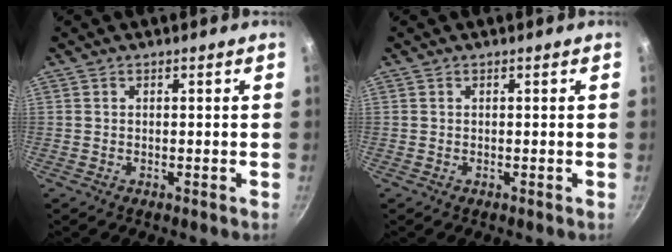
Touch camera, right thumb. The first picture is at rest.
{"total": 0.0}